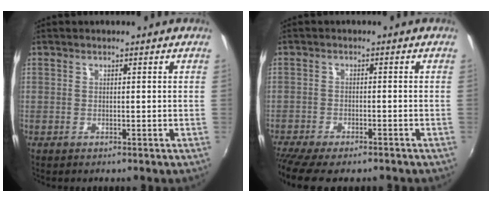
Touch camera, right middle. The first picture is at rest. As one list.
[{"total": 9.2, "force": [-7.7, 2.1, 4.6], "torque": [-0.113, -0.040, -0.130]}]